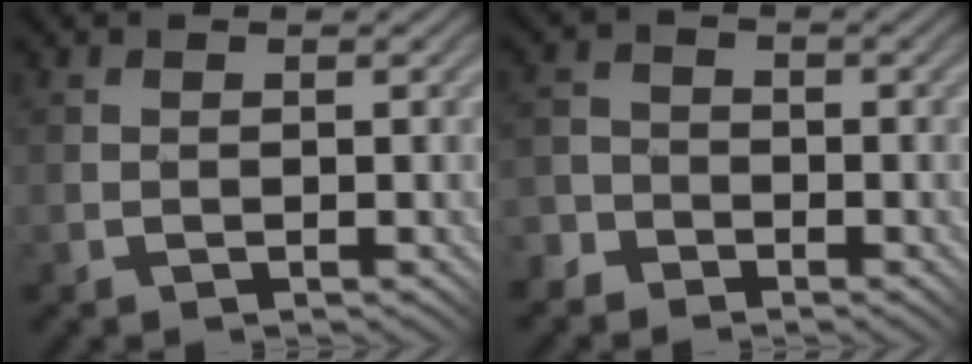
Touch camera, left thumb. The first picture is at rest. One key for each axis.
{"total": 4.2, "fx": -2.8, "fy": 3.1, "fz": 0.1, "tx": 0.006, "ty": 0.004, "tz": -0.069}